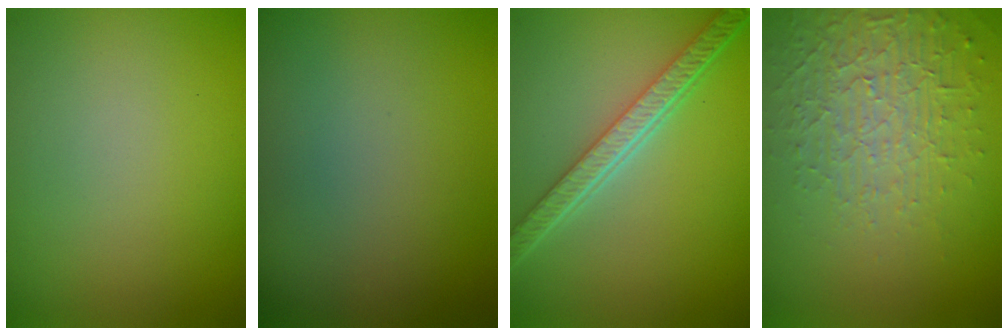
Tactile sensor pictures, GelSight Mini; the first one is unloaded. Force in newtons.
{"total": 0.0}
{"total": 5.8, "press": 4.4, "slide": 3.7}
{"total": 5.3, "press": 3.2, "slide": 4.3}